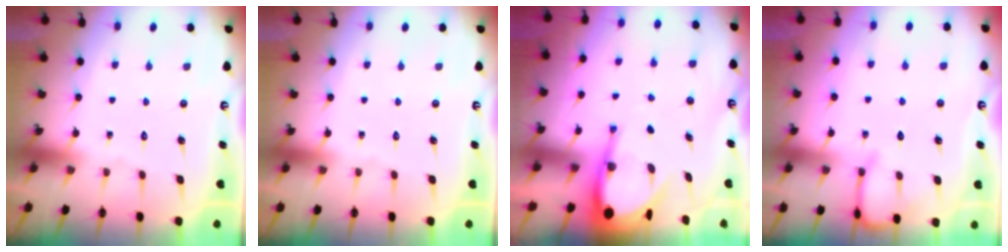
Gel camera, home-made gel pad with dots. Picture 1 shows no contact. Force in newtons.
{"total": 0.0}
{"total": 8.2, "press": 8.1, "slide": 0.9}
{"total": 6.7, "press": 6.6, "slide": 0.6}